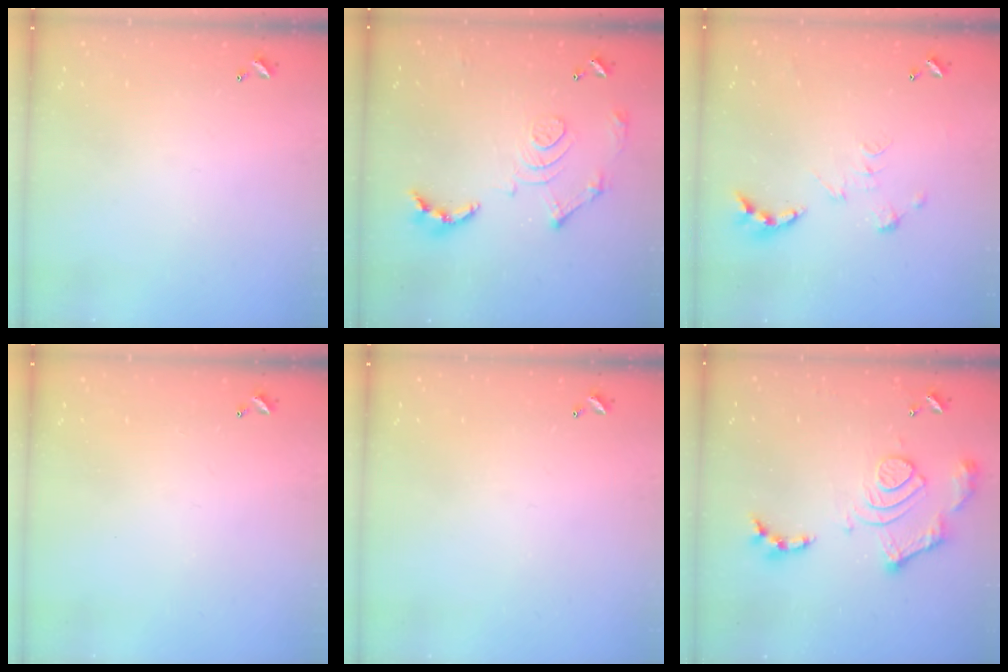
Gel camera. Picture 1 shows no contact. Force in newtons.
{"total": 14.2, "press": 14.1, "slide": 1.4}
{"total": 0.0}
{"total": 0.0}
{"total": 0.0}
{"total": 14.9, "press": 14.9, "slide": 1.1}